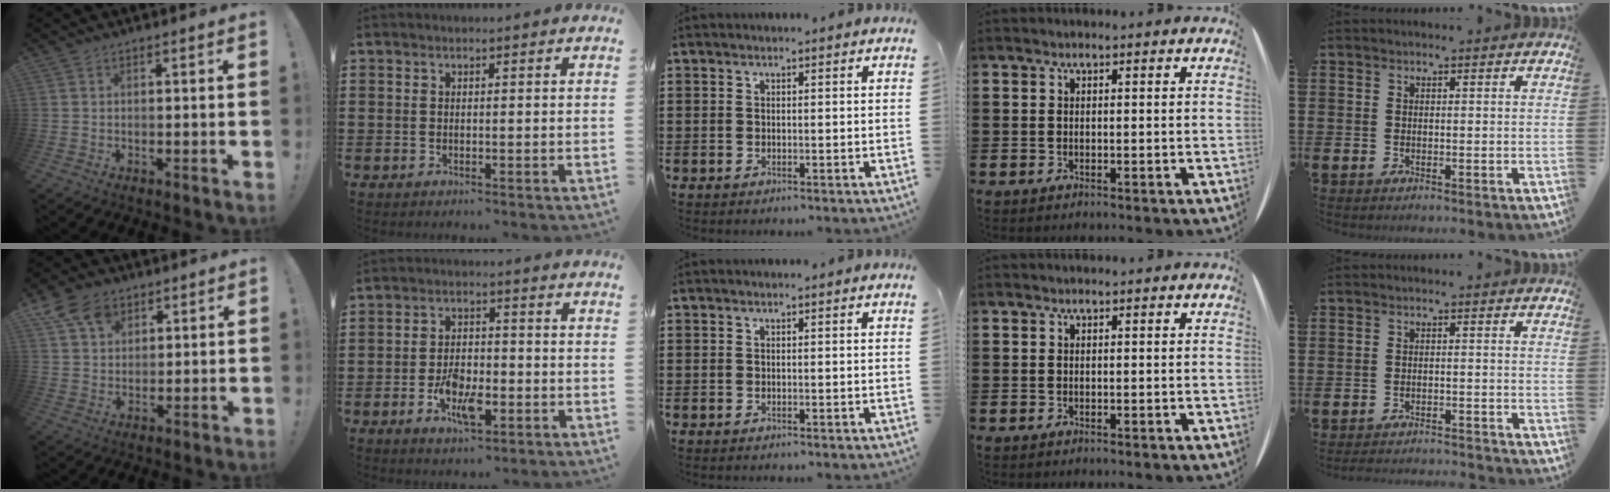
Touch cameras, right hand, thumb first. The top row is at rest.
{"thumb": {"total": 9.8, "force": [5.1, 7.2, 4.4], "torque": [-0.065, -0.022, 0.101]}, "index": {"total": 6.8, "force": [-2.5, 3.2, 5.4], "torque": [-0.099, 0.002, -0.048]}, "little": {"total": 2.0, "force": [-2.0, -0.1, 0.1], "torque": [-0.003, 0.004, -0.043]}}